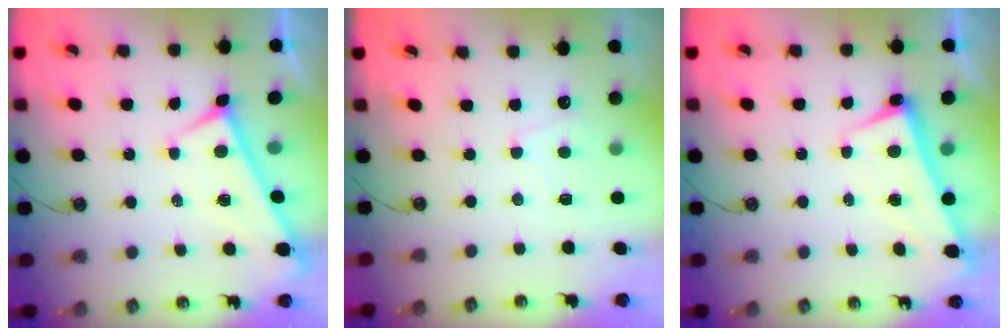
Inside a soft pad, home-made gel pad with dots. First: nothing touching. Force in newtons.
{"total": 1.3, "press": 1.2, "slide": 0.6}
{"total": 2.5, "press": 2.4, "slide": 0.7}